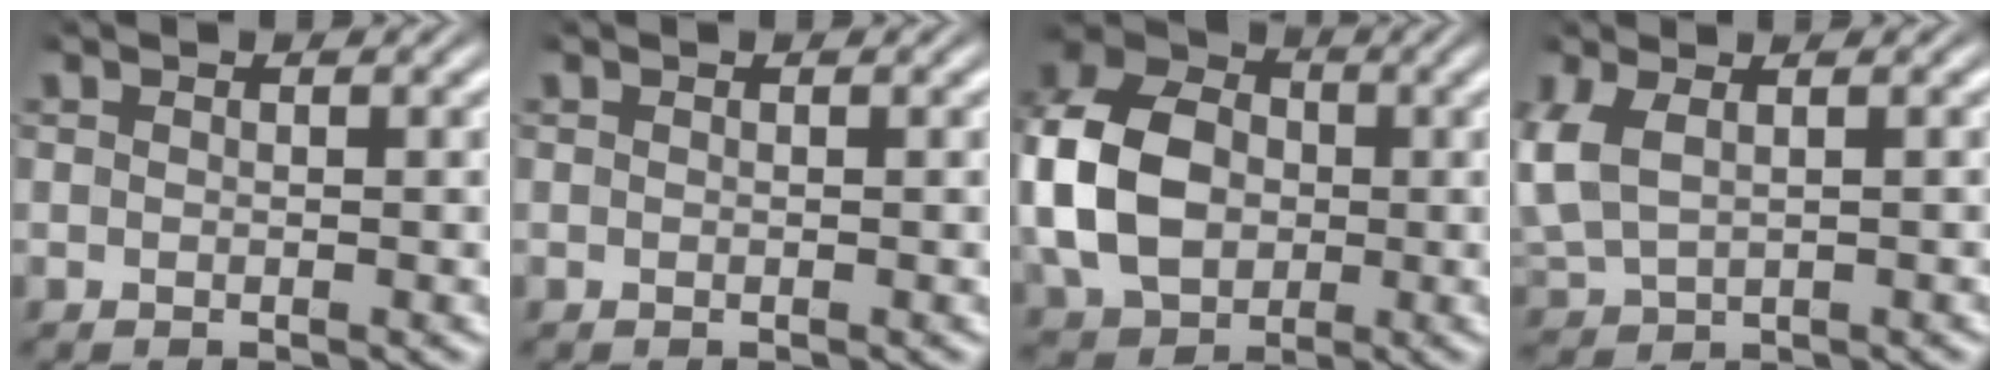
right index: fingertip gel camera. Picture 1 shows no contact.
{"total": 0.0}
{"total": 11.8, "force": [0.2, 9.7, 6.6], "torque": [-0.143, -0.017, 0.006]}
{"total": 4.1, "force": [0.7, 3.2, 2.5], "torque": [-0.075, -0.004, 0.024]}